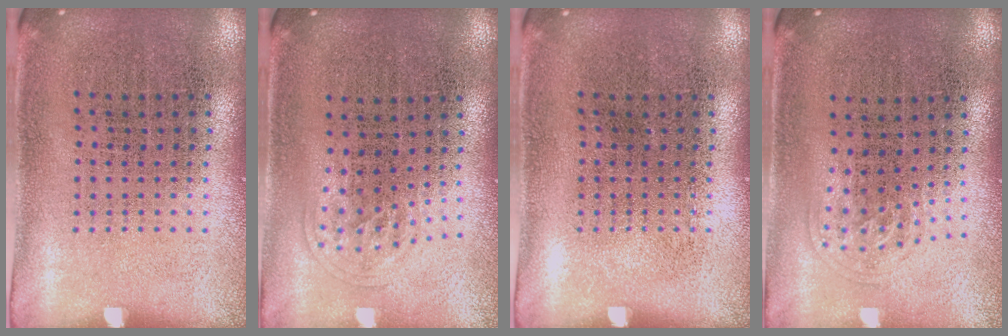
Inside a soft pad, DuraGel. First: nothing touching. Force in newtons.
{"total": 1.0, "press": 0.6, "slide": 0.8}
{"total": 0.0}
{"total": 0.9, "press": 0.6, "slide": 0.7}